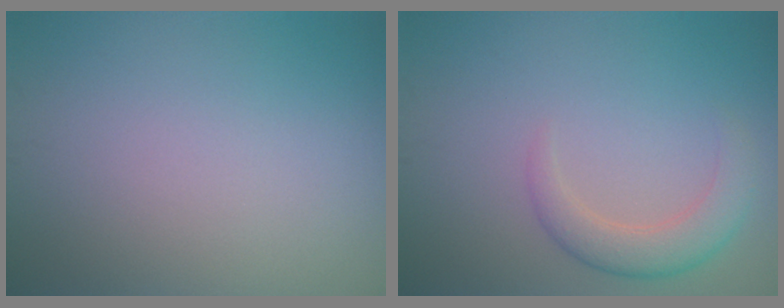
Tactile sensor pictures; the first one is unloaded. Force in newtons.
{"total": 3.2, "press": 3.2, "slide": 0.2}